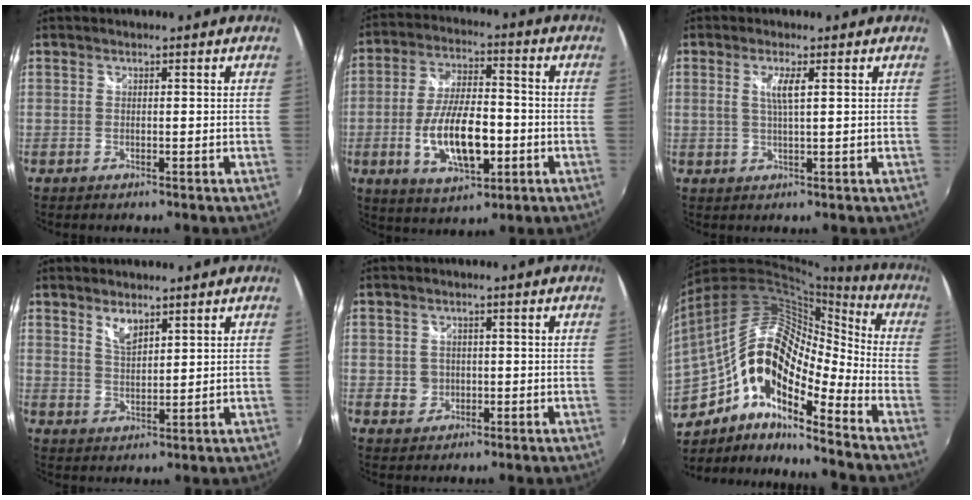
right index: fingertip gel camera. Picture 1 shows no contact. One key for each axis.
{"total": 14.2, "fx": -3.6, "fy": 5.9, "fz": 12.4, "tx": -0.244, "ty": -0.008, "tz": -0.057}
{"total": 3.2, "fx": 0.9, "fy": 0.1, "fz": 3.0, "tx": -0.058, "ty": -0.003, "tz": 0.016}
{"total": 3.8, "fx": 2.7, "fy": 1.4, "fz": 2.2, "tx": -0.039, "ty": -0.004, "tz": 0.049}
{"total": 3.4, "fx": -0.4, "fy": 3.3, "fz": 0.8, "tx": -0.016, "ty": 0.002, "tz": -0.004}
{"total": 19.9, "fx": -7.7, "fy": 8.7, "fz": 16.1, "tx": -0.273, "ty": -0.015, "tz": -0.158}